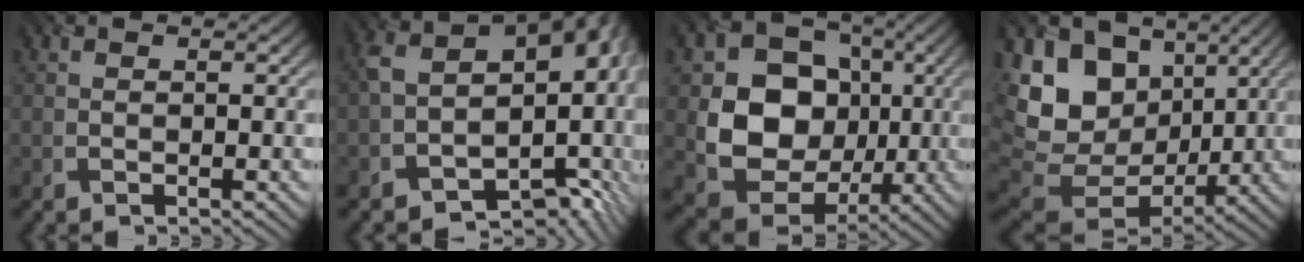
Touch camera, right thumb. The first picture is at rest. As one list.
[{"total": 15.5, "force": [-1.2, 10.3, 11.6], "torque": [-0.180, -0.041, 0.011]}, {"total": 13.0, "force": [0.0, 11.0, 7.0], "torque": [-0.138, -0.017, -0.009]}, {"total": 17.3, "force": [3.4, 13.1, 10.8], "torque": [-0.247, 0.005, 0.088]}]